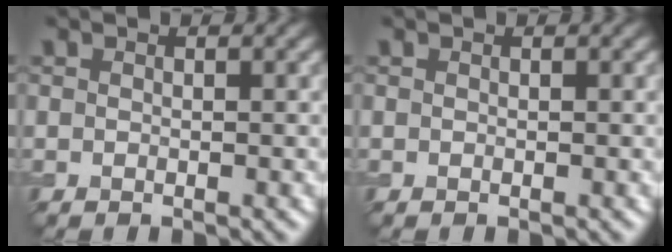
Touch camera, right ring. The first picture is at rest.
{"total": 0.0}